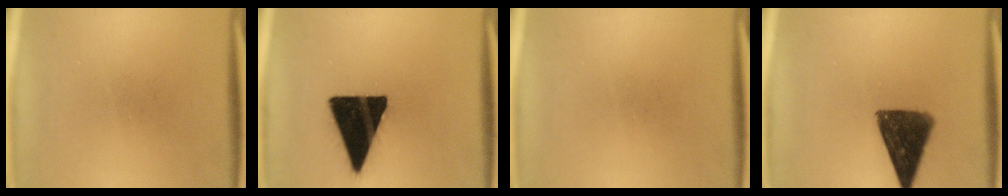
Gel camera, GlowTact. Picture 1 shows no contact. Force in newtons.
{"total": 19.9}
{"total": 0.0}
{"total": 11.7}